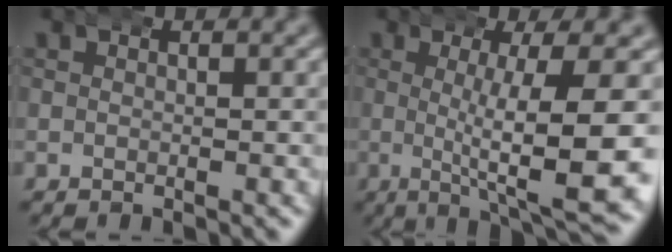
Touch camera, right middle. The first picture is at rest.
{"total": 8.6, "force": [-1.7, 1.2, 8.3], "torque": [-0.115, -0.004, -0.019]}